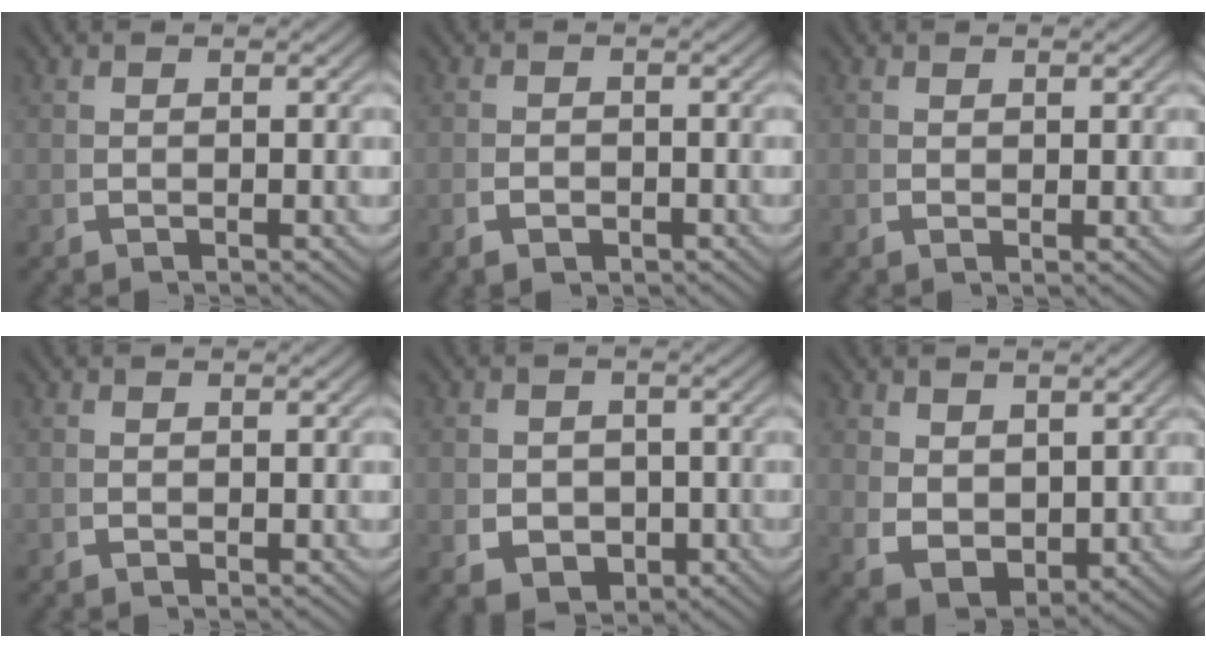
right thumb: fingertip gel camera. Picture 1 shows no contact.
{"total": 1.3, "force": [-1.0, 0.7, 0.6], "torque": [-0.006, -0.004, -0.015]}
{"total": 0.6, "force": [0.5, 0.1, 0.3], "torque": [-0.003, 0.000, 0.010]}
{"total": 0.0}
{"total": 5.5, "force": [-1.3, 4.4, 2.9], "torque": [-0.055, -0.028, -0.004]}
{"total": 5.8, "force": [0.1, 4.3, 3.9], "torque": [-0.090, -0.035, 0.028]}